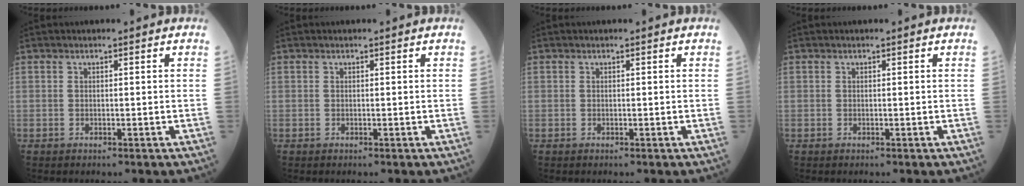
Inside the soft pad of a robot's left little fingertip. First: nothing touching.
{"total": 0.0}
{"total": 0.0}
{"total": 0.0}